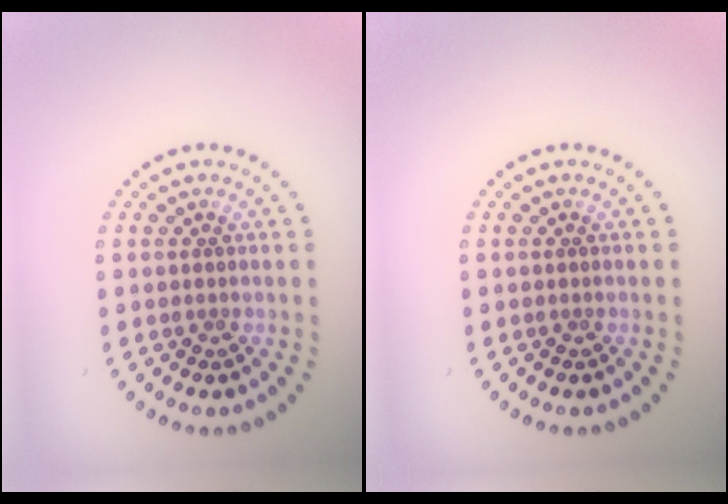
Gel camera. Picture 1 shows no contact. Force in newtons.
{"total": 0.0}